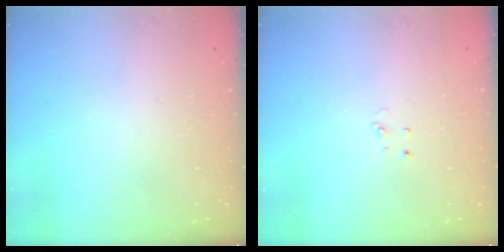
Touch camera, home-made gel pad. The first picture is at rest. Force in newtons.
{"total": 2.6, "press": 2.6, "slide": 0.2}